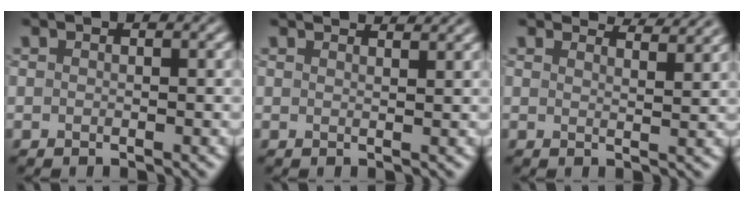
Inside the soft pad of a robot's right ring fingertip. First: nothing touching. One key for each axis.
{"total": 2.8, "fx": 2.6, "fy": 0.6, "fz": 1.0, "tx": 0.000, "ty": 0.007, "tz": 0.016}
{"total": 4.2, "fx": 4.0, "fy": 0.4, "fz": 1.0, "tx": -0.014, "ty": 0.006, "tz": 0.044}